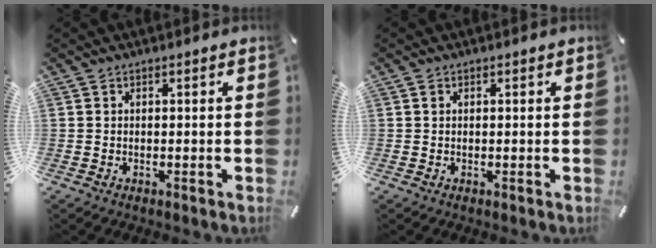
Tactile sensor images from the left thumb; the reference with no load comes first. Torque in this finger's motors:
{"motor_torque": [0.56, 0.56, 0.13, -0.29, 0.00]}